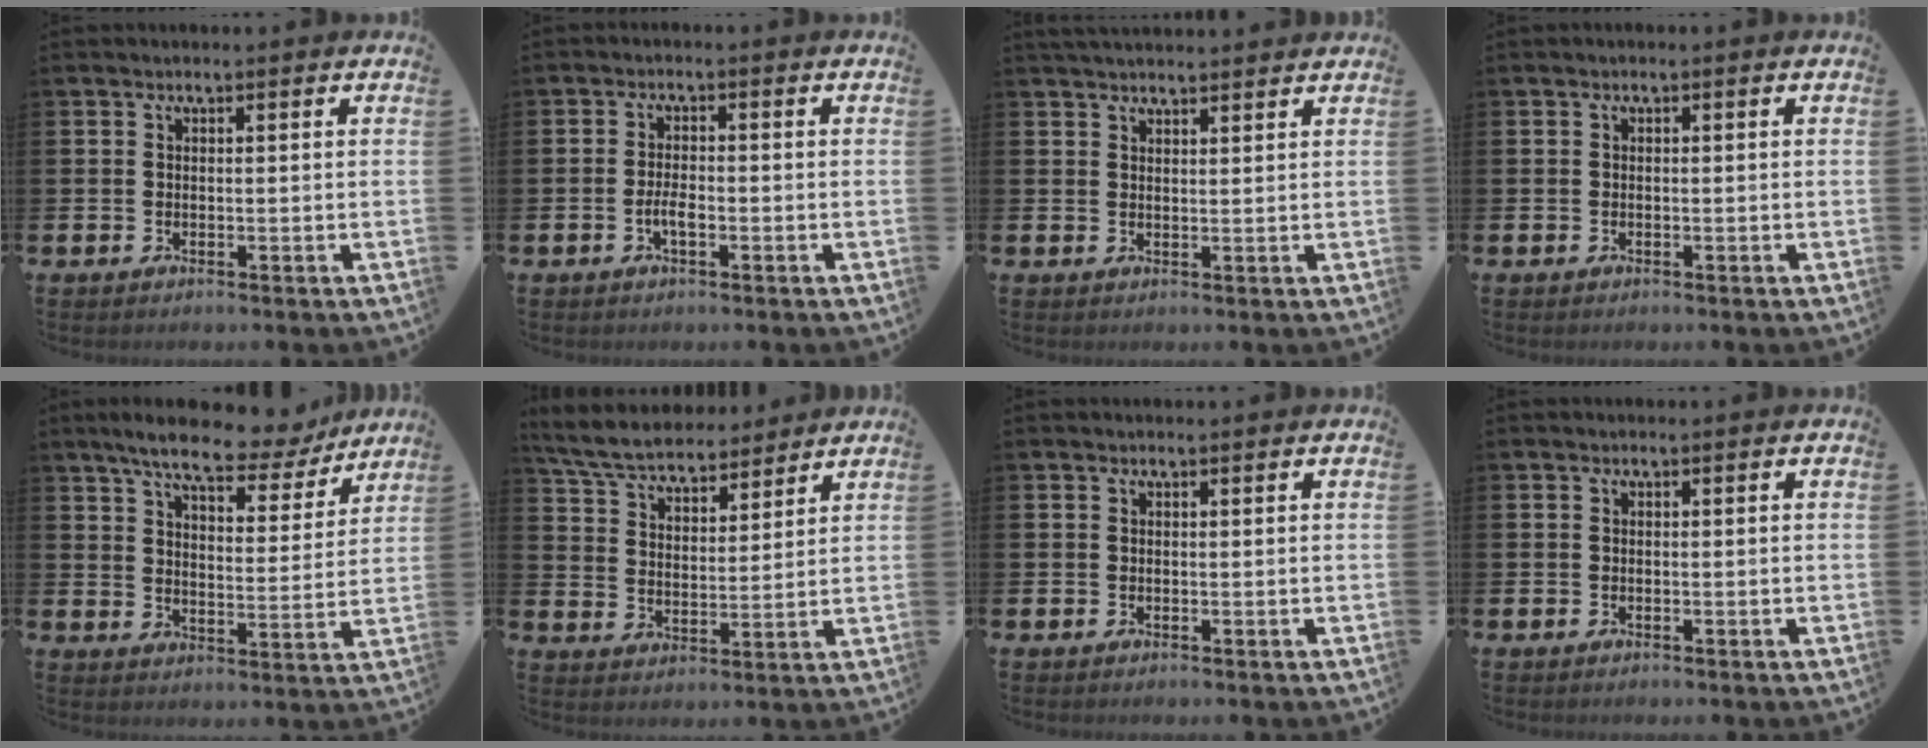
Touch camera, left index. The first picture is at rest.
{"total": 2.4, "force": [-0.8, 1.0, 2.1], "torque": [-0.034, 0.000, -0.016]}
{"total": 2.6, "force": [2.5, 0.3, 0.3], "torque": [-0.005, -0.009, 0.045]}
{"total": 0.0}
{"total": 9.1, "force": [8.0, 2.2, 3.9], "torque": [-0.089, -0.041, 0.137]}
{"total": 6.9, "force": [6.5, 1.7, 1.4], "torque": [-0.058, -0.032, 0.117]}
{"total": 0.0}
{"total": 0.0}